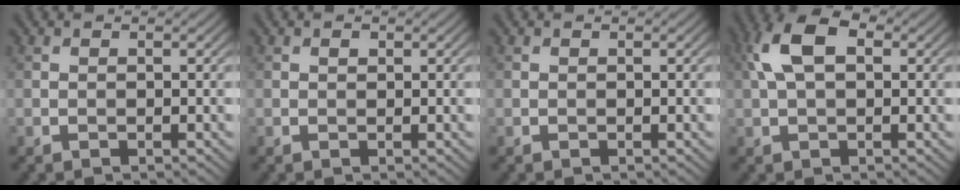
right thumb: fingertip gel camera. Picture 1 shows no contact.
{"total": 0.5, "force": [0.2, 0.4, 0.3], "torque": [-0.004, -0.002, 0.004]}
{"total": 0.0}
{"total": 6.8, "force": [1.8, 3.7, 5.5], "torque": [-0.120, 0.015, 0.026]}